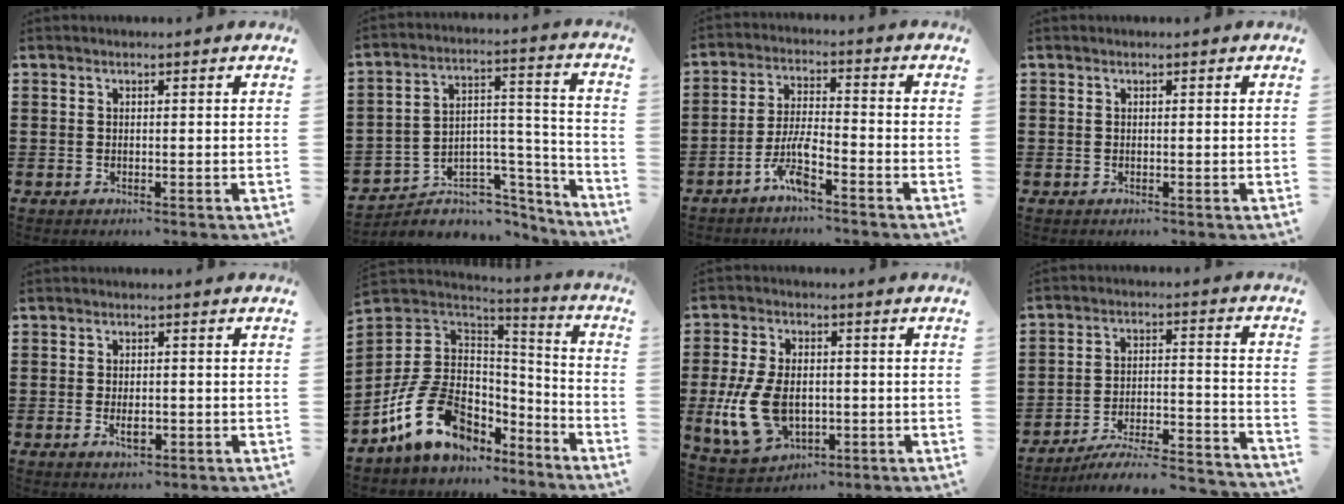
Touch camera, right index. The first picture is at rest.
{"total": 5.6, "force": [-4.5, 3.2, 1.0], "torque": [-0.019, 0.004, -0.083]}
{"total": 6.2, "force": [-4.0, 1.0, 4.6], "torque": [-0.113, -0.007, -0.079]}
{"total": 0.0}
{"total": 2.6, "force": [-0.7, 1.2, 2.2], "torque": [-0.042, 0.001, -0.012]}
{"total": 15.4, "force": [-6.3, 10.7, 9.1], "torque": [-0.209, 0.029, -0.109]}
{"total": 10.9, "force": [-1.8, 7.1, 8.0], "torque": [-0.192, 0.002, -0.032]}
{"total": 6.1, "force": [-5.3, 0.8, 2.9], "torque": [-0.048, -0.005, -0.105]}